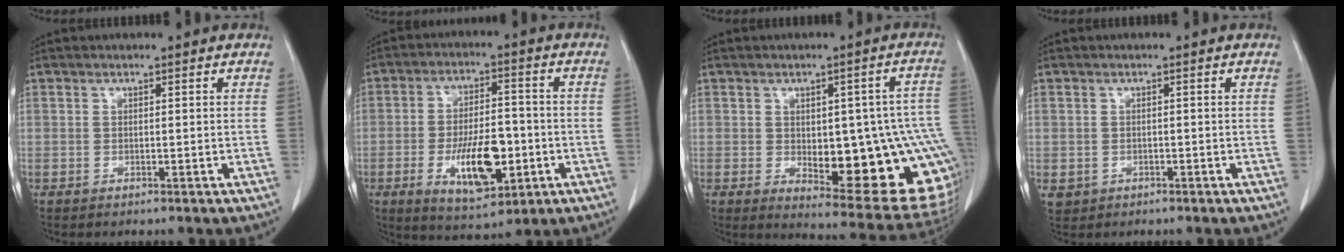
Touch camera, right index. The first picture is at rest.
{"total": 11.8, "force": [-3.5, 4.6, 10.3], "torque": [-0.184, 0.000, -0.052]}
{"total": 21.1, "force": [-4.1, 6.7, 19.6], "torque": [-0.181, 0.014, -0.024]}
{"total": 2.1, "force": [-0.8, 1.9, 0.5], "torque": [-0.006, 0.003, -0.007]}